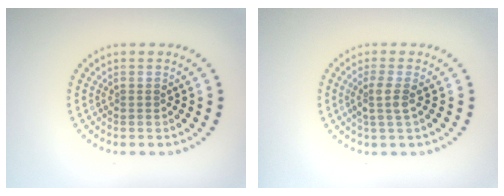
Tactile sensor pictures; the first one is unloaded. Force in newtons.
{"total": 2.0, "press": 1.5, "slide": 1.2}